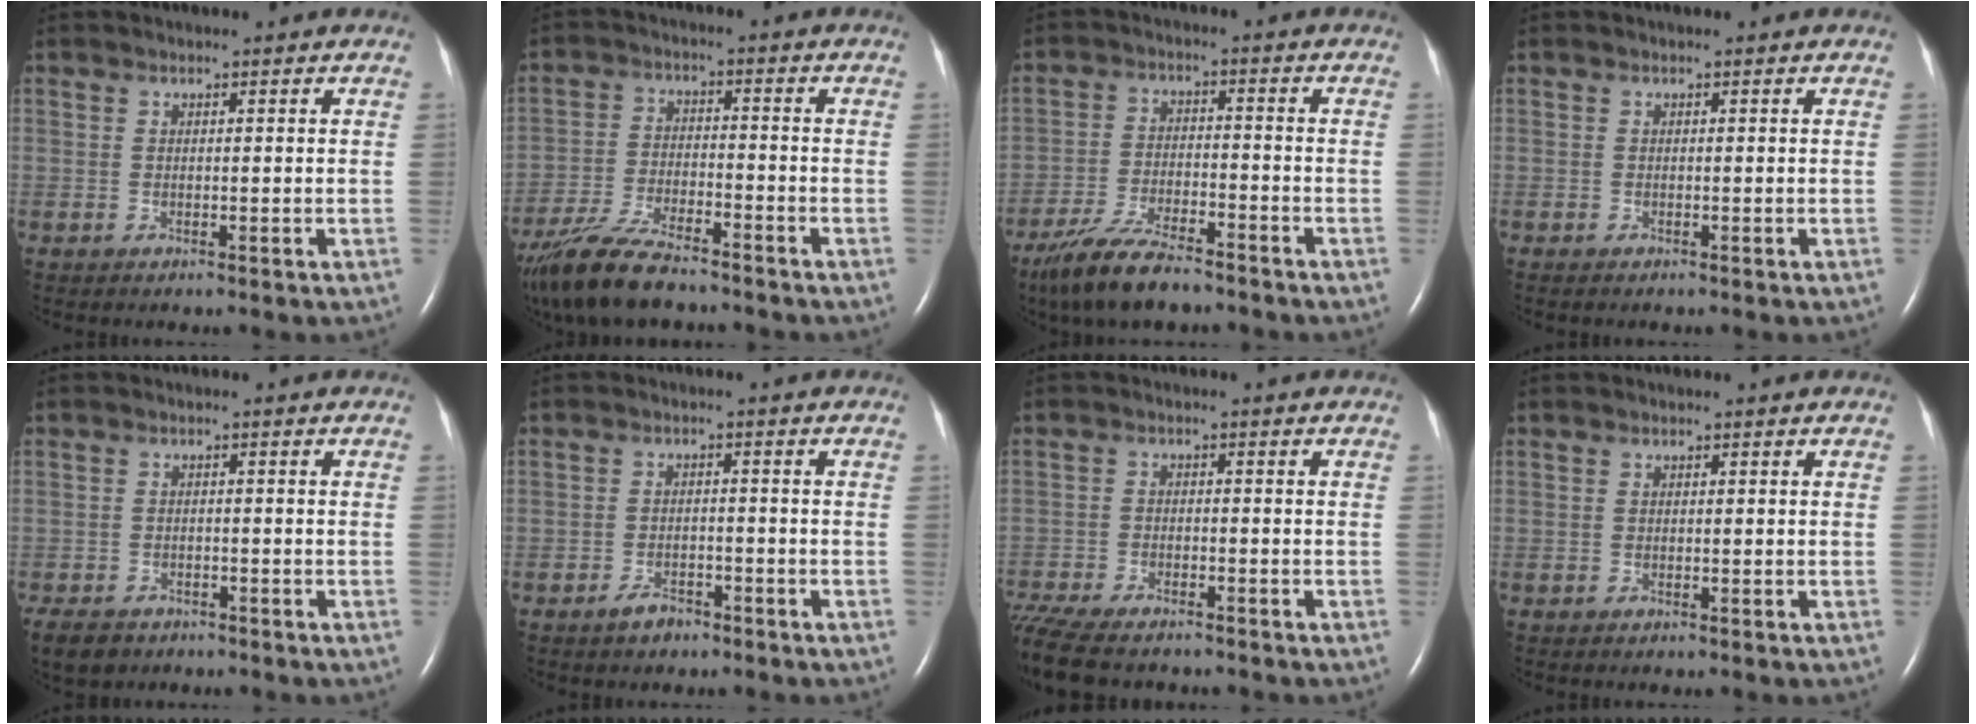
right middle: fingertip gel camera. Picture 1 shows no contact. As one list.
[{"total": 12.4, "force": [-10.1, 2.4, 6.7], "torque": [-0.135, -0.029, -0.179]}, {"total": 10.0, "force": [-8.0, 1.9, 5.8], "torque": [-0.116, -0.026, -0.143]}, {"total": 0.0}, {"total": 6.3, "force": [-4.5, 3.9, 2.1], "torque": [-0.041, -0.003, -0.067]}, {"total": 2.9, "force": [-2.2, 1.4, 1.3], "torque": [-0.028, 0.001, -0.032]}, {"total": 13.8, "force": [-11.4, 4.3, 6.5], "torque": [-0.172, -0.026, -0.175]}, {"total": 0.0}]